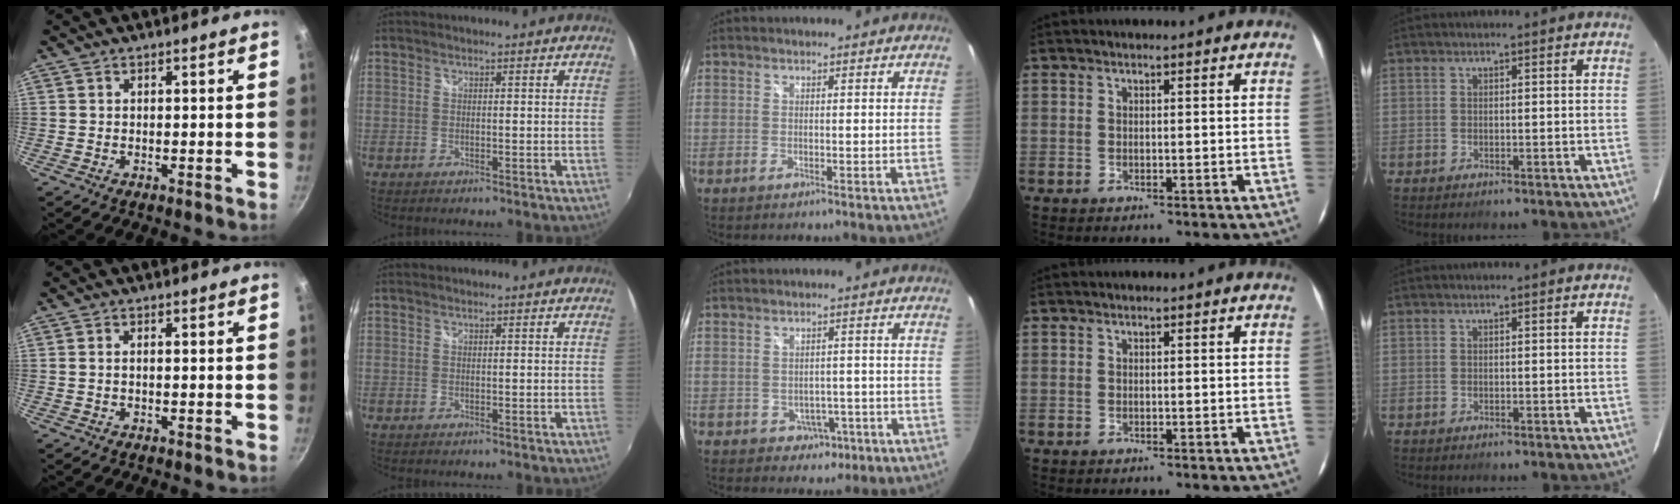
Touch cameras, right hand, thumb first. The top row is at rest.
{"thumb": {"total": 1.0, "force": [-0.1, 0.4, 0.9], "torque": [-0.024, 0.007, -0.004]}, "middle": {"total": 4.4, "force": [-1.9, 3.8, 1.5], "torque": [-0.037, 0.009, -0.010]}}